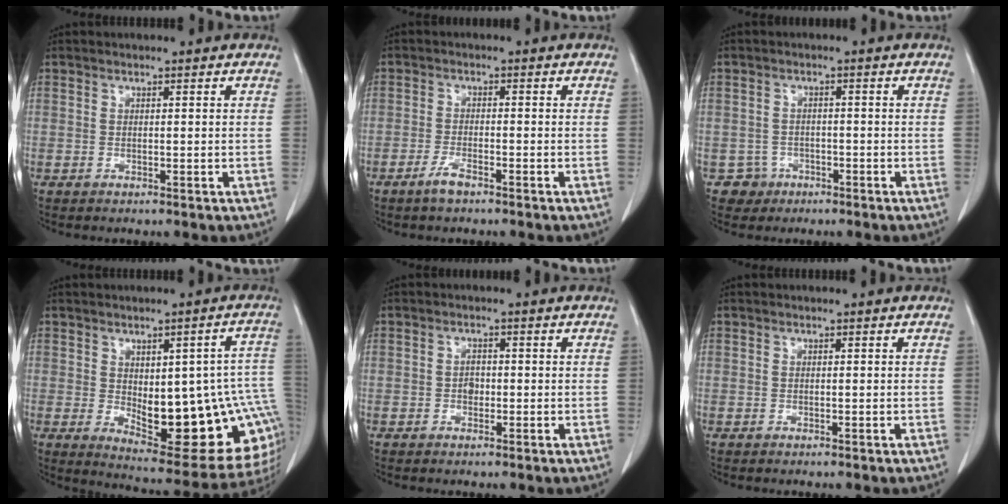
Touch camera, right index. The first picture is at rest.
{"total": 2.7, "force": [-2.0, 0.4, 1.7], "torque": [-0.041, -0.002, -0.039]}
{"total": 3.3, "force": [-1.5, 2.8, -0.6], "torque": [0.016, 0.015, -0.026]}
{"total": 21.3, "force": [-2.7, 7.6, 19.7], "torque": [-0.183, 0.014, -0.008]}
{"total": 1.5, "force": [-0.3, 1.1, 1.0], "torque": [-0.014, 0.004, -0.005]}
{"total": 0.0}